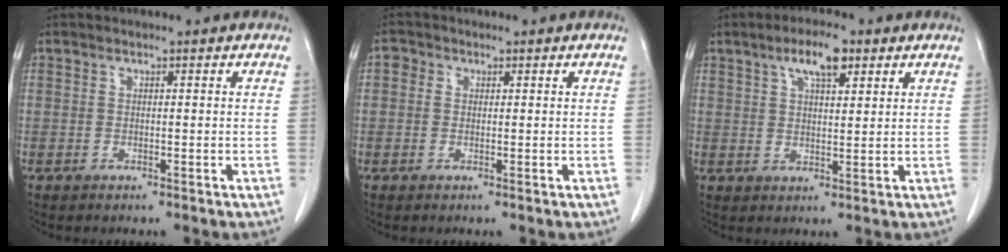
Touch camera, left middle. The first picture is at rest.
{"total": 1.7, "force": [0.5, 1.5, 0.6], "torque": [-0.009, 0.007, 0.003]}
{"total": 6.1, "force": [3.5, 1.7, 4.7], "torque": [-0.087, 0.009, 0.057]}